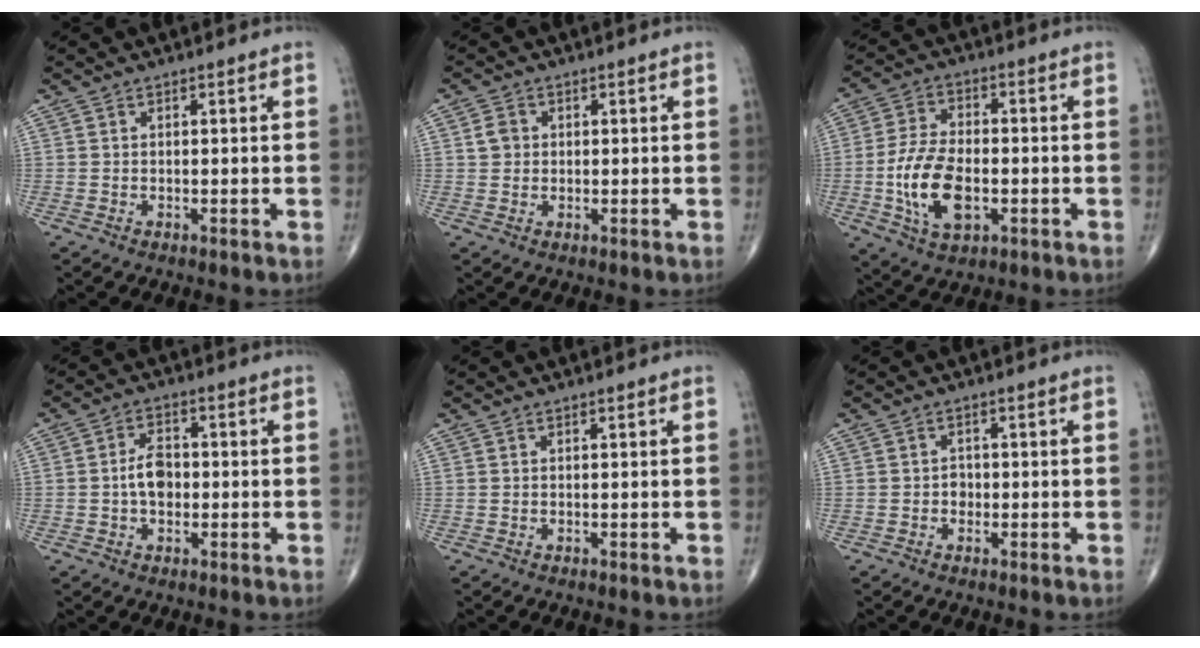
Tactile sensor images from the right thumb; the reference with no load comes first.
{"total": 2.7, "force": [0.5, 2.3, 1.2], "torque": [-0.012, 0.003, 0.008]}
{"total": 12.7, "force": [-2.7, 6.9, 10.3], "torque": [-0.196, 0.008, -0.047]}
{"total": 5.4, "force": [-0.5, 3.6, 4.1], "torque": [-0.062, 0.014, -0.015]}
{"total": 0.0}
{"total": 1.8, "force": [-0.4, 1.5, 0.9], "torque": [-0.003, 0.006, -0.009]}